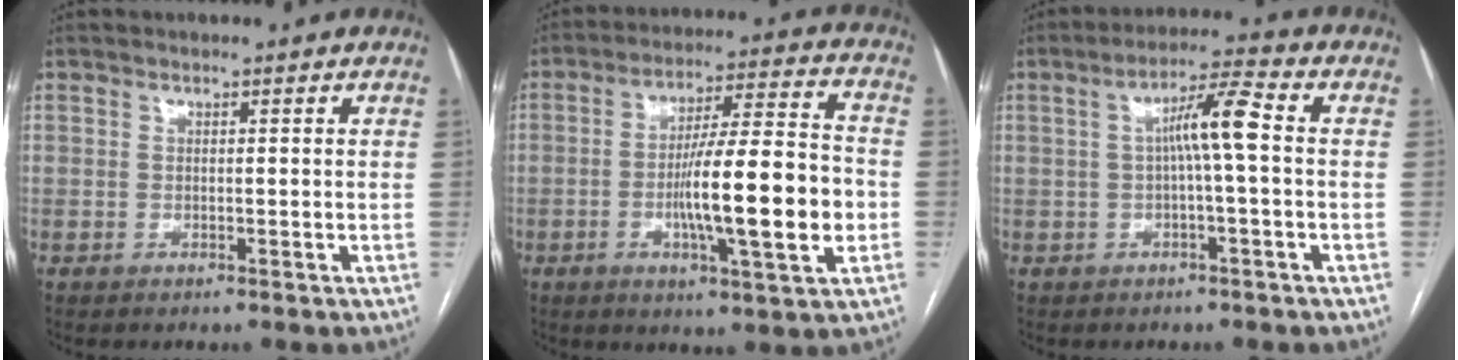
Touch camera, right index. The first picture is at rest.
{"total": 16.1, "force": [-3.0, 1.5, 15.7], "torque": [-0.255, 0.004, -0.048]}
{"total": 6.6, "force": [0.3, 0.1, 6.6], "torque": [-0.112, 0.021, 0.005]}